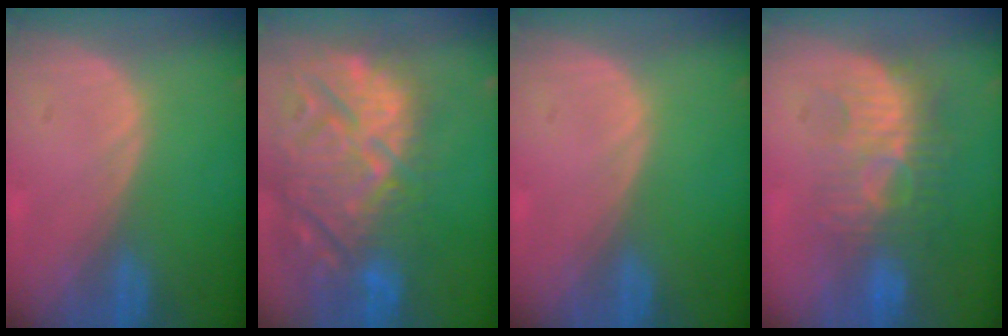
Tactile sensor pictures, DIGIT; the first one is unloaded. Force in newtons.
{"total": 15.4, "press": 13.1, "slide": 8.0}
{"total": 0.0}
{"total": 9.0, "press": 8.6, "slide": 2.6}